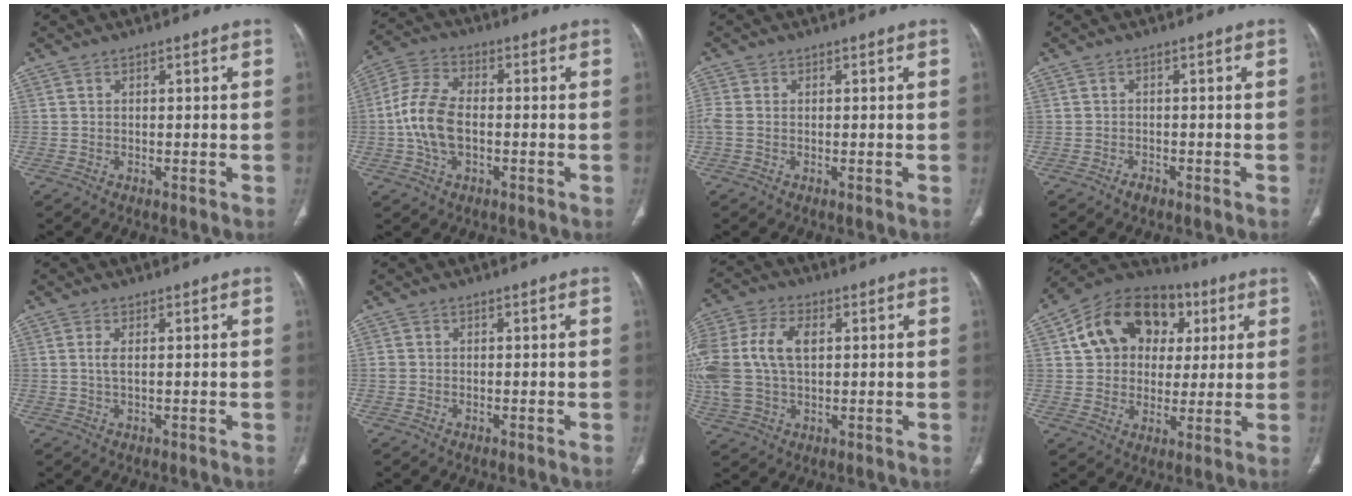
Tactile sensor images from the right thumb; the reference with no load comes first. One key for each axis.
{"total": 10.2, "fx": -1.2, "fy": 6.0, "fz": 8.1, "tx": -0.169, "ty": 0.024, "tz": -0.030}
{"total": 2.6, "fx": -0.1, "fy": 1.8, "fz": 1.8, "tx": -0.064, "ty": 0.003, "tz": -0.002}
{"total": 1.3, "fx": -1.0, "fy": 0.7, "fz": 0.4, "tx": -0.009, "ty": 0.003, "tz": -0.020}
{"total": 1.8, "fx": 0.3, "fy": 0.5, "fz": 1.7, "tx": -0.041, "ty": -0.002, "tz": 0.009}
{"total": 0.9, "fx": -0.1, "fy": 0.9, "fz": 0.3, "tx": -0.002, "ty": 0.002, "tz": 0.000}
{"total": 17.3, "fx": 2.7, "fy": 11.0, "fz": 13.2, "tx": -0.327, "ty": 0.014, "tz": 0.053}
{"total": 18.5, "fx": 5.5, "fy": 14.4, "fz": 10.3, "tx": -0.131, "ty": 0.020, "tz": 0.085}